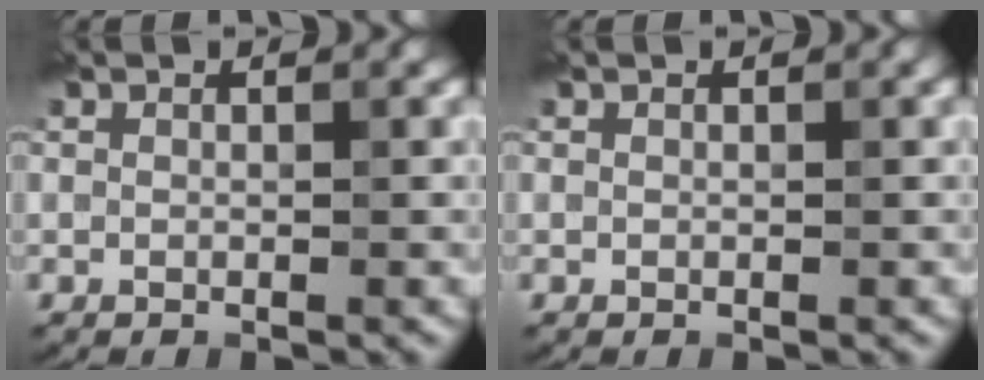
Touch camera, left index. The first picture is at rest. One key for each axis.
{"total": 0.0}